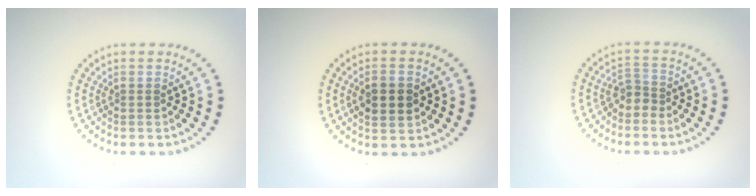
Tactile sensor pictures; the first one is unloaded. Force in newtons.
{"total": 2.9, "press": 2.9, "slide": 0.2}
{"total": 1.8, "press": 1.2, "slide": 1.3}